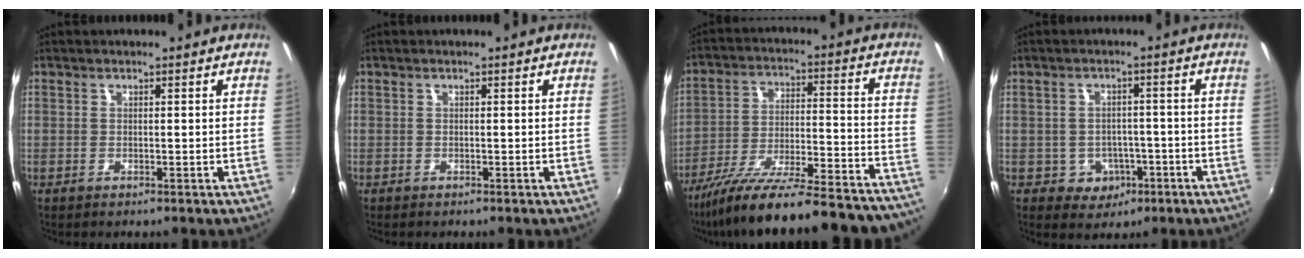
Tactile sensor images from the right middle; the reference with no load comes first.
{"total": 0.5, "force": [-0.5, 0.1, 0.2], "torque": [-0.004, -0.001, -0.006]}
{"total": 31.4, "force": [-28.0, 3.5, 13.6], "torque": [-0.210, -0.065, -0.395]}
{"total": 5.4, "force": [-2.2, 4.8, 1.3], "torque": [-0.039, 0.010, -0.017]}